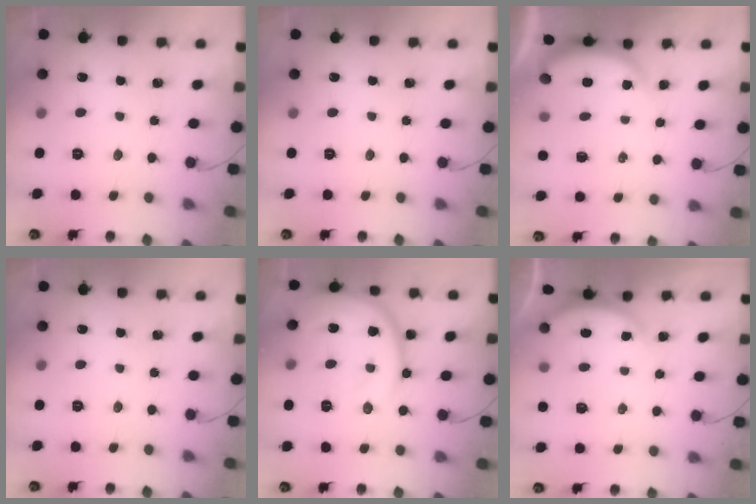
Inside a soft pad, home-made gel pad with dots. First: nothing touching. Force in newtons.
{"total": 0.0}
{"total": 1.8, "press": 1.8, "slide": 0.5}
{"total": 0.0}
{"total": 16.4, "press": 16.3, "slide": 1.8}
{"total": 2.0, "press": 2.0, "slide": 0.5}